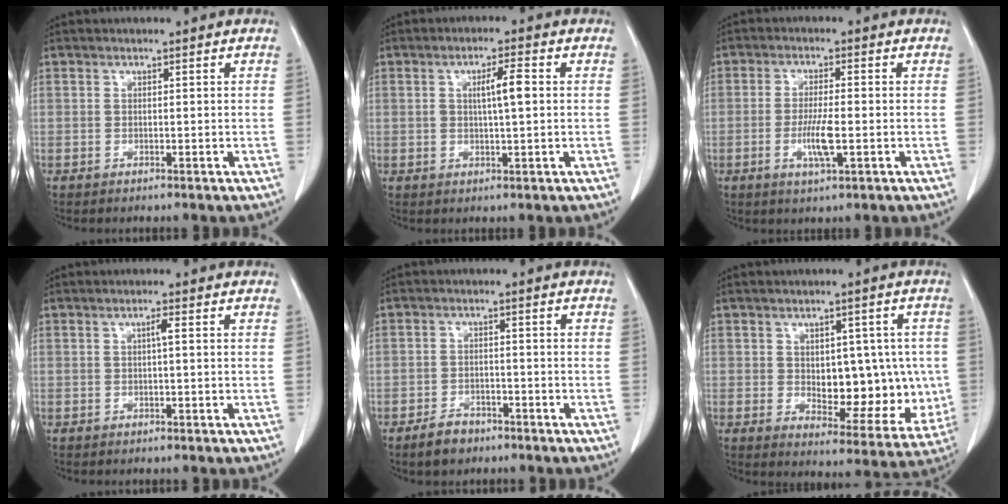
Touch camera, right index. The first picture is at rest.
{"total": 4.3, "force": [0.6, 0.5, 4.2], "torque": [-0.073, 0.002, 0.010]}
{"total": 5.3, "force": [-1.3, 0.6, 5.1], "torque": [-0.101, -0.009, -0.023]}
{"total": 1.1, "force": [0.1, 0.0, 1.1], "torque": [-0.020, 0.003, 0.001]}
{"total": 3.8, "force": [-2.8, 2.2, 1.3], "torque": [-0.025, 0.005, -0.043]}
{"total": 12.2, "force": [0.1, 6.7, 10.2], "torque": [-0.121, 0.007, 0.024]}